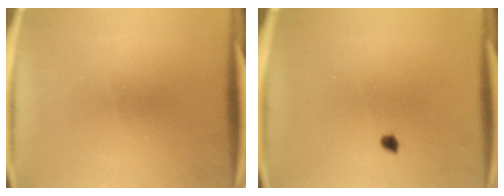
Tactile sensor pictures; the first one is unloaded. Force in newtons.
{"total": 1.1}